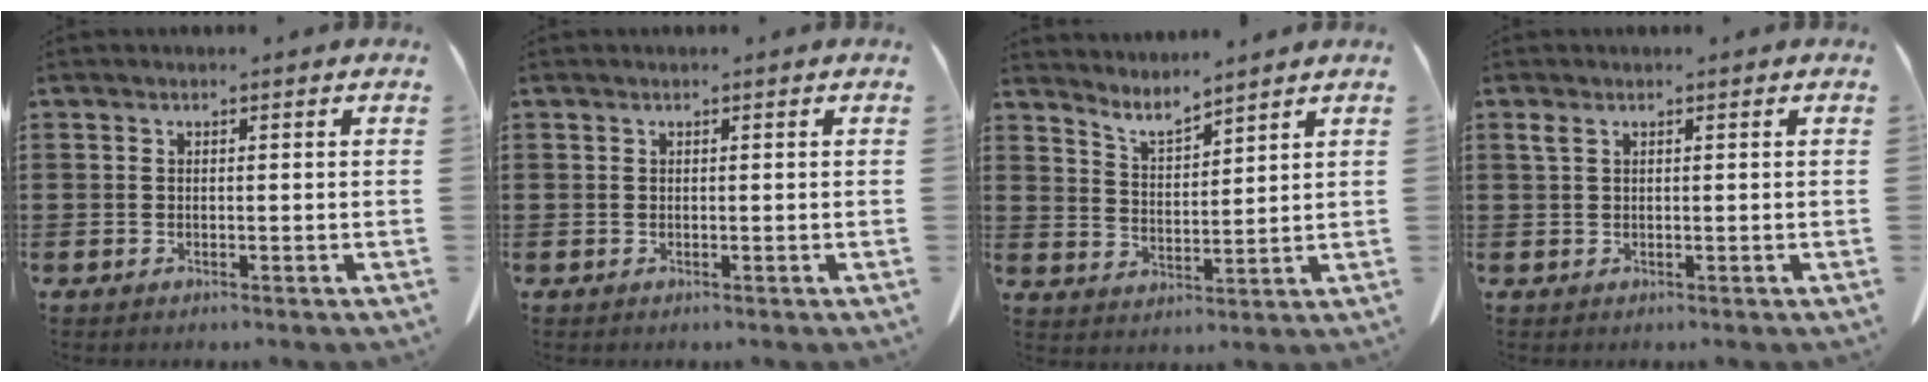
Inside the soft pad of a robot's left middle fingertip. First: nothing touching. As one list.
[{"total": 0.0}, {"total": 4.0, "force": [3.9, -0.2, 0.8], "torque": [-0.030, -0.022, 0.069]}, {"total": 1.2, "force": [0.6, 0.3, 1.0], "torque": [-0.022, 0.001, 0.011]}]